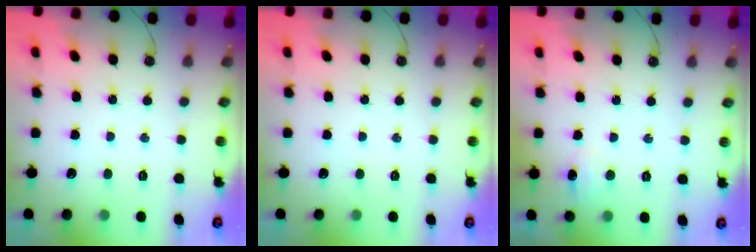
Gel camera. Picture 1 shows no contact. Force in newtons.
{"total": 0.0}
{"total": 6.5, "press": 6.5, "slide": 0.5}